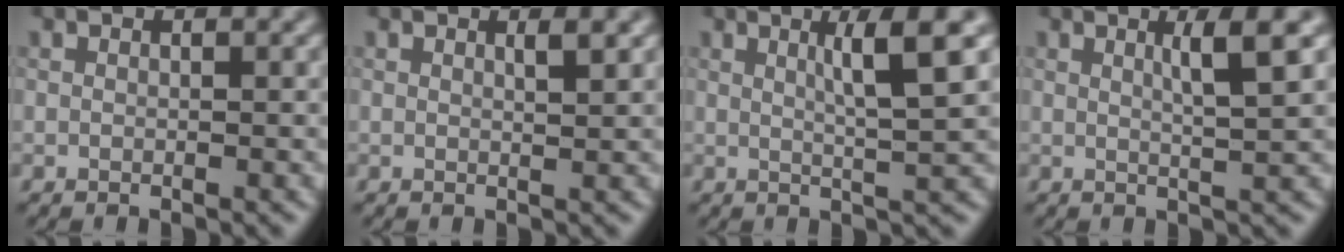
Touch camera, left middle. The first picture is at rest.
{"total": 1.2, "force": [0.6, 0.3, 1.0], "torque": [-0.010, 0.003, 0.008]}
{"total": 4.7, "force": [1.7, 0.5, 4.4], "torque": [-0.065, 0.003, 0.029]}
{"total": 3.3, "force": [1.2, 0.4, 3.0], "torque": [-0.039, 0.006, 0.019]}